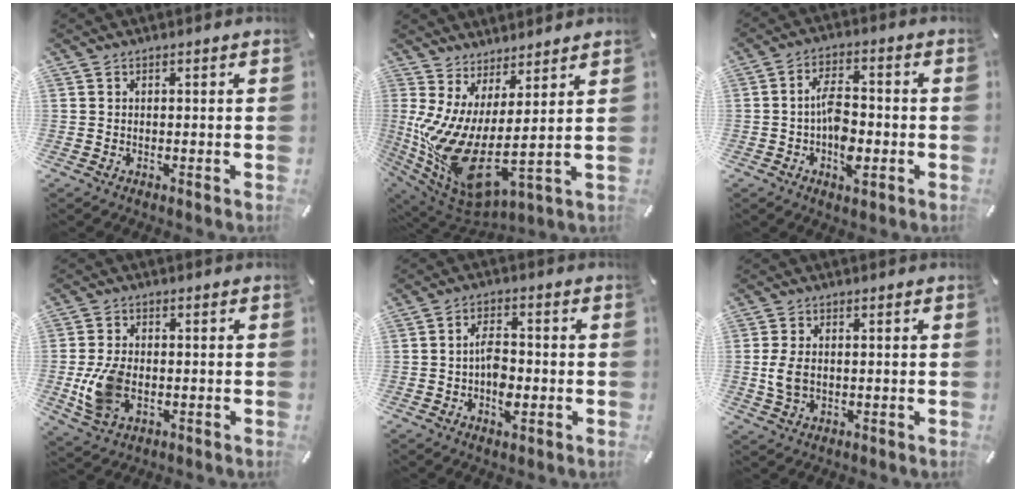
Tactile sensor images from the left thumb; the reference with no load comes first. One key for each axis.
{"total": 10.6, "fx": -0.9, "fy": 3.0, "fz": 10.1, "tx": -0.210, "ty": -0.050, "tz": -0.015}
{"total": 8.3, "fx": -2.0, "fy": 4.7, "fz": 6.5, "tx": -0.118, "ty": 0.009, "tz": -0.035}
{"total": 8.9, "fx": -1.9, "fy": 5.9, "fz": 6.4, "tx": -0.148, "ty": 0.000, "tz": -0.032}
{"total": 6.2, "fx": -1.5, "fy": 3.7, "fz": 4.7, "tx": -0.085, "ty": 0.006, "tz": -0.029}
{"total": 5.3, "fx": -0.3, "fy": 3.5, "fz": 4.0, "tx": -0.101, "ty": -0.001, "tz": -0.010}